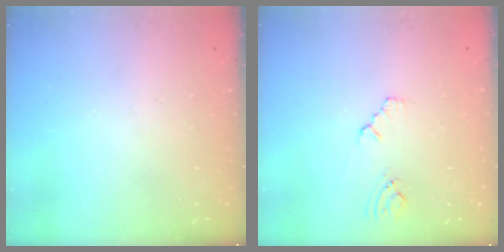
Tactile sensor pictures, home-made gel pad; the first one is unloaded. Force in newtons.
{"total": 2.4, "press": 2.3, "slide": 0.4}